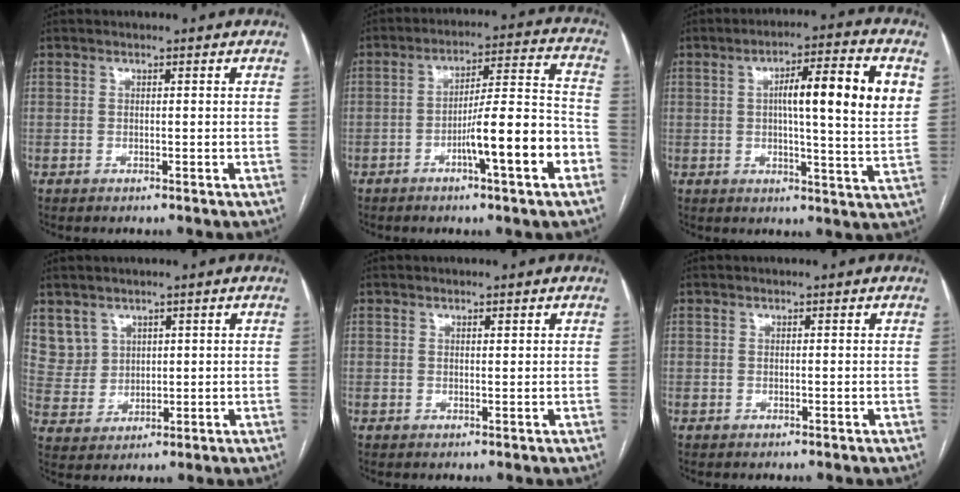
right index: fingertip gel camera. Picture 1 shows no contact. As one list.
[{"total": 12.2, "force": [-5.0, 0.6, 11.1], "torque": [-0.168, 0.012, -0.075]}, {"total": 14.0, "force": [3.3, 1.2, 13.5], "torque": [-0.197, 0.016, 0.043]}, {"total": 5.5, "force": [3.2, 4.4, 0.2], "torque": [-0.004, 0.009, 0.076]}, {"total": 0.6, "force": [0.4, 0.1, 0.4], "torque": [-0.008, -0.002, 0.006]}, {"total": 0.0}]